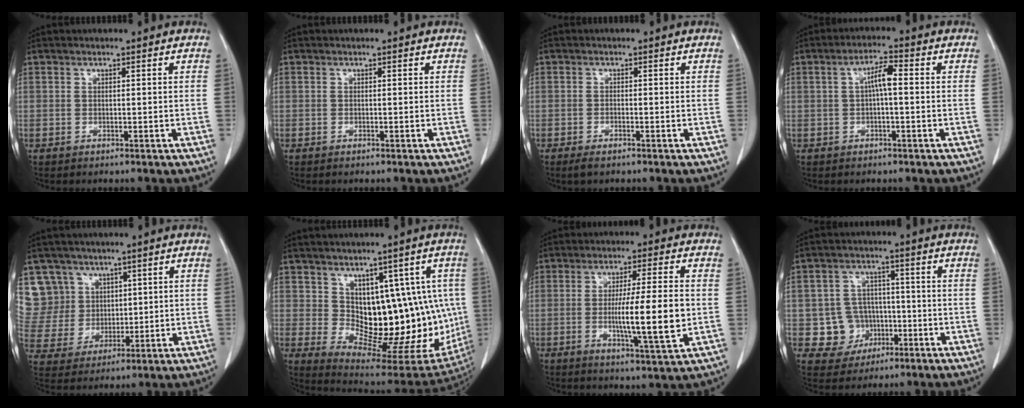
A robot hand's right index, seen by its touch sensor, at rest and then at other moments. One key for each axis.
{"total": 0.0}
{"total": 1.7, "fx": -1.2, "fy": 0.5, "fz": 1.2, "tx": -0.023, "ty": -0.003, "tz": -0.018}
{"total": 4.0, "fx": 0.4, "fy": 0.7, "fz": 3.9, "tx": -0.071, "ty": 0.012, "tz": 0.005}
{"total": 9.2, "fx": 5.0, "fy": 7.7, "fz": -0.2, "tx": -0.004, "ty": 0.028, "tz": 0.113}
{"total": 16.1, "fx": 1.8, "fy": 8.9, "fz": 13.3, "tx": -0.156, "ty": 0.010, "tz": 0.053}
{"total": 10.9, "fx": -1.4, "fy": 0.2, "fz": 10.8, "tx": -0.176, "ty": -0.014, "tz": -0.025}
{"total": 7.0, "fx": -1.6, "fy": 6.8, "fz": 1.0, "tx": -0.011, "ty": 0.014, "tz": -0.017}